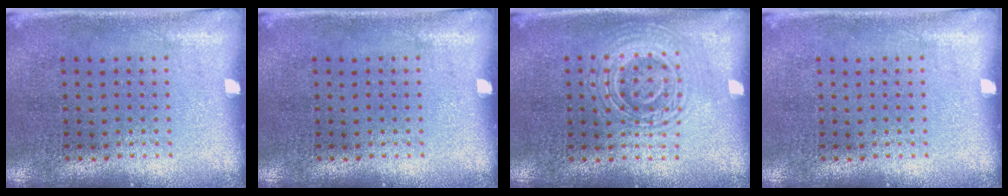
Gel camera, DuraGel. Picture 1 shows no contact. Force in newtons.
{"total": 0.0}
{"total": 3.0, "press": 2.9, "slide": 0.5}
{"total": 0.0}